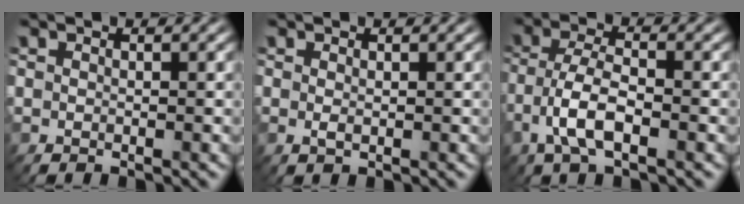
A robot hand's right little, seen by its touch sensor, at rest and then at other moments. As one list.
[{"total": 0.6, "force": [0.1, 0.2, 0.6], "torque": [-0.012, -0.001, 0.001]}, {"total": 4.4, "force": [-2.0, 1.4, 3.7], "torque": [-0.077, 0.004, -0.043]}]